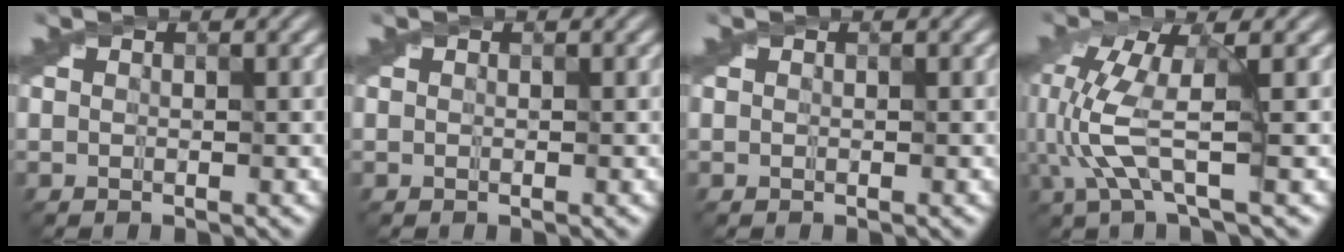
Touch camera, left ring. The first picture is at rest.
{"total": 0.0}
{"total": 0.0}
{"total": 5.7, "force": [-0.7, 1.2, 5.5], "torque": [-0.146, -0.002, -0.009]}